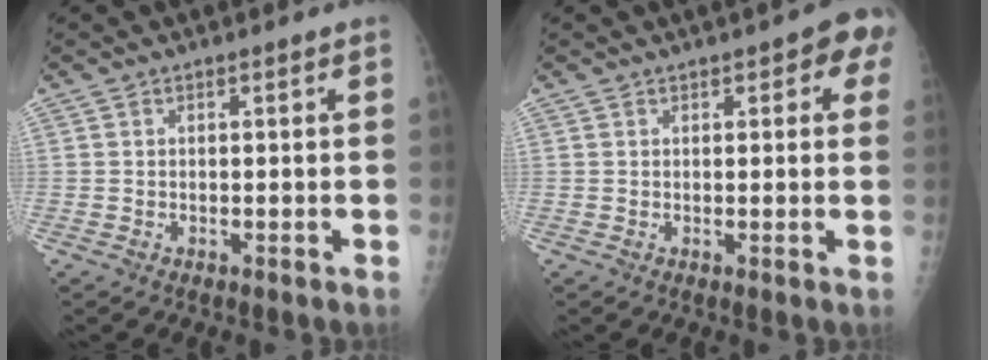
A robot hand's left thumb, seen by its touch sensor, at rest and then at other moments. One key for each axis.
{"total": 5.2, "fx": 2.3, "fy": 2.4, "fz": 3.9, "tx": -0.017, "ty": -0.001, "tz": 0.018}